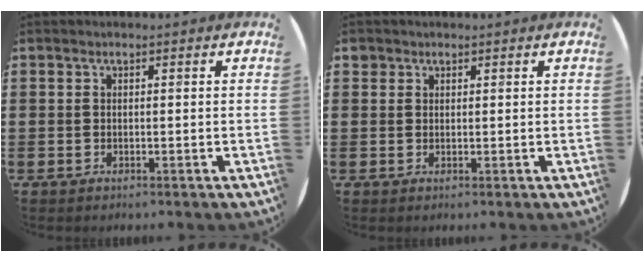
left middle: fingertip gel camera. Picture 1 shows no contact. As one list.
[{"total": 1.2, "force": [1.0, 0.7, 0.0], "torque": [0.007, 0.000, 0.017]}]